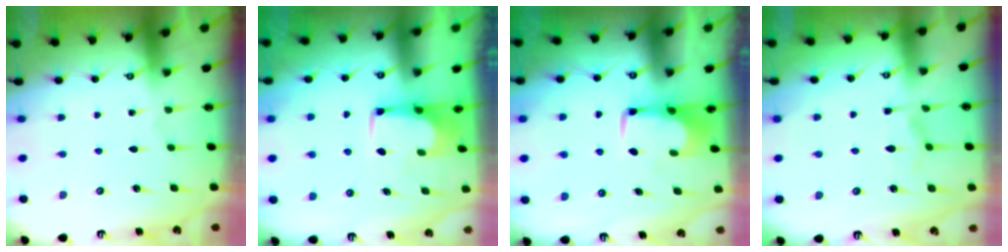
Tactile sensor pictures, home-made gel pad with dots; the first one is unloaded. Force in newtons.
{"total": 1.6, "press": 1.5, "slide": 0.3}
{"total": 1.6, "press": 1.4, "slide": 0.7}
{"total": 1.2, "press": 0.8, "slide": 0.9}